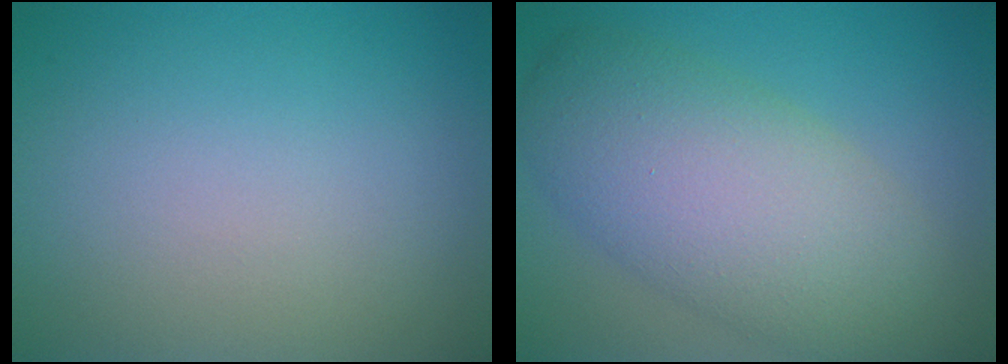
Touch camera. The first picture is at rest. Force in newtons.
{"total": 8.6, "press": 8.6, "slide": 0.6}